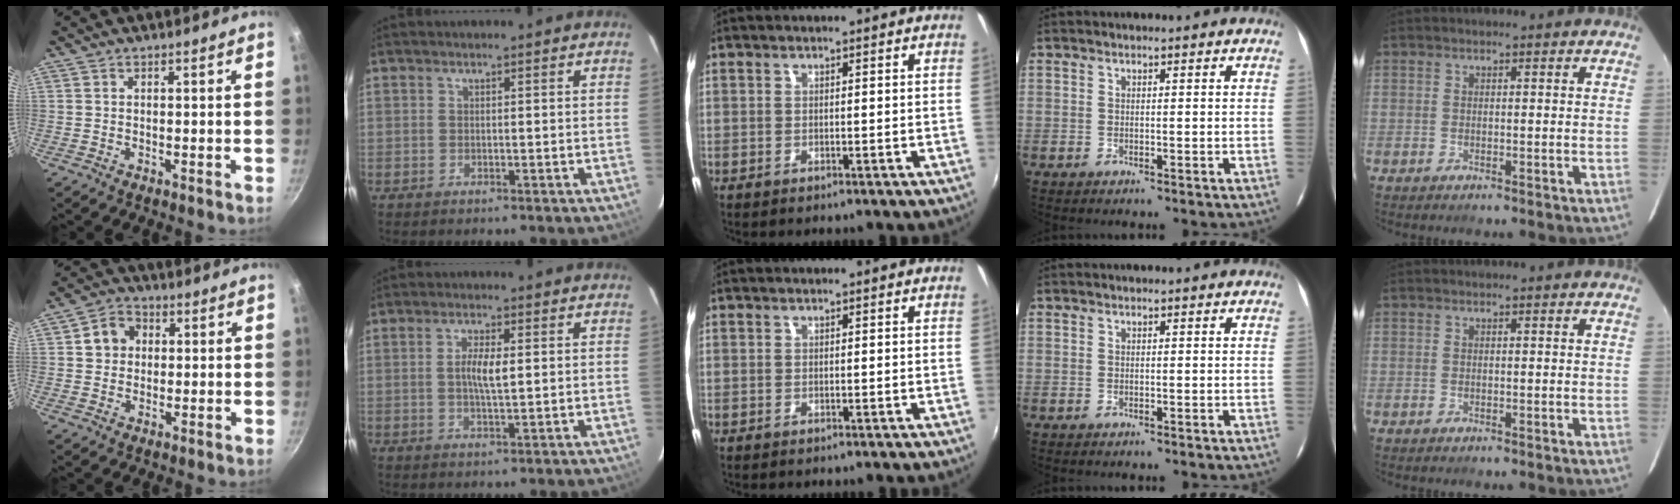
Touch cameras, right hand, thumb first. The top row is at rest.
{"thumb": {"total": 5.9, "force": [1.1, 5.1, 2.7], "torque": [-0.014, 0.011, 0.007]}, "index": {"total": 4.2, "force": [0.4, 1.1, 4.1], "torque": [-0.075, 0.000, 0.007]}}